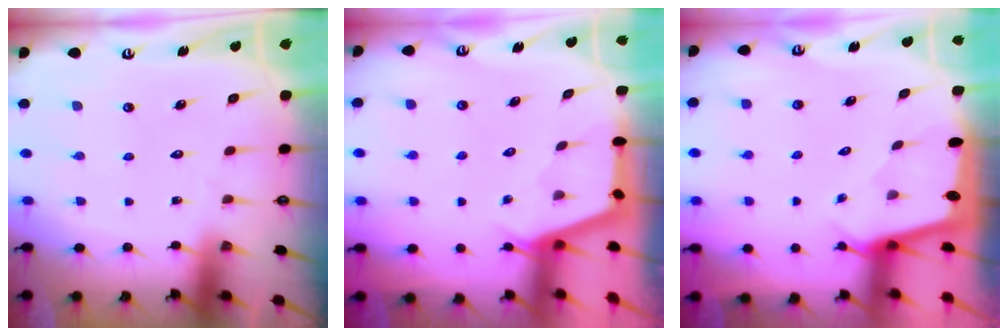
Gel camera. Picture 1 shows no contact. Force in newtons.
{"total": 2.7, "press": 2.7, "slide": 0.3}
{"total": 1.6, "press": 1.5, "slide": 0.2}